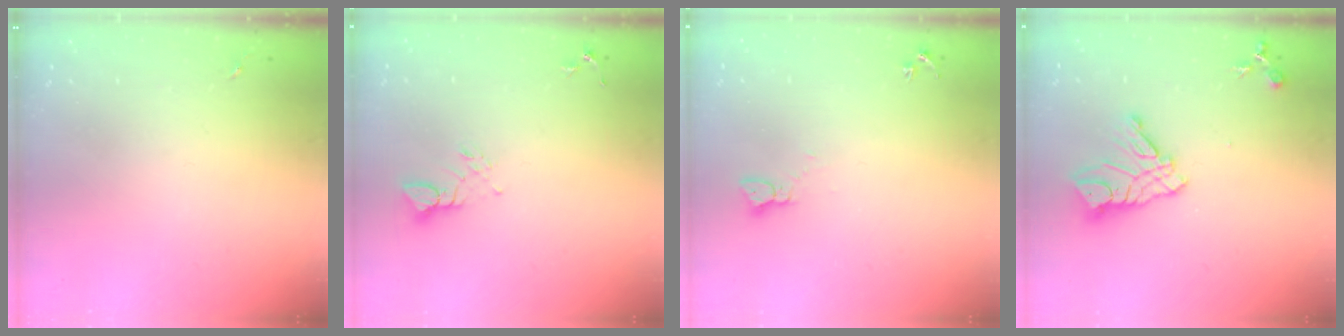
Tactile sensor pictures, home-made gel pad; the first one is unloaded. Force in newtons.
{"total": 3.9, "press": 3.9, "slide": 0.5}
{"total": 2.3, "press": 2.3, "slide": 0.3}
{"total": 12.8, "press": 12.7, "slide": 1.0}